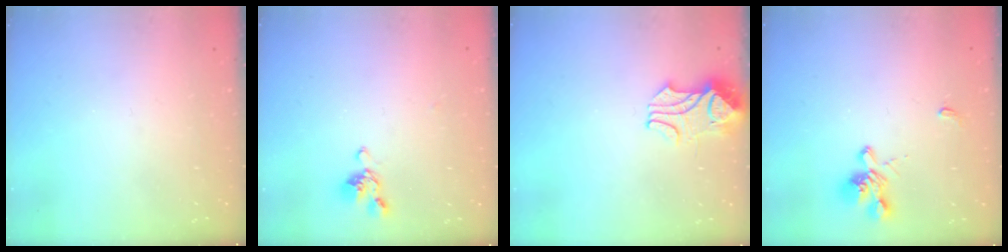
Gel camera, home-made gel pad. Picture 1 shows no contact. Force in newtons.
{"total": 2.7, "press": 2.5, "slide": 0.8}
{"total": 2.2, "press": 2.1, "slide": 0.7}
{"total": 1.9, "press": 1.5, "slide": 1.1}